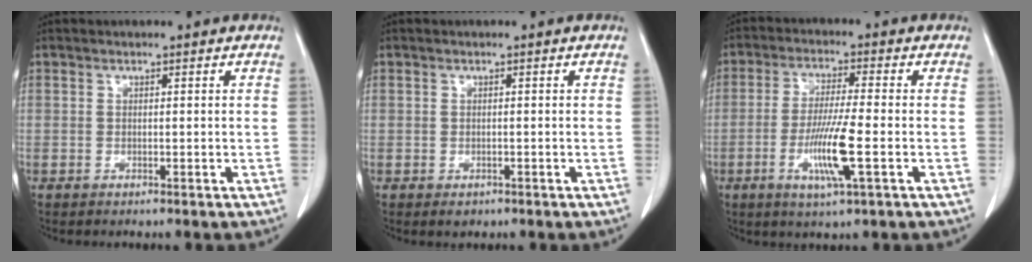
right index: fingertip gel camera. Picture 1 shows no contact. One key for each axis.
{"total": 1.3, "fx": -0.7, "fy": 0.9, "fz": 0.5, "tx": -0.005, "ty": 0.002, "tz": -0.004}
{"total": 8.8, "fx": -2.6, "fy": -0.1, "fz": 8.4, "tx": -0.163, "ty": -0.014, "tz": -0.051}